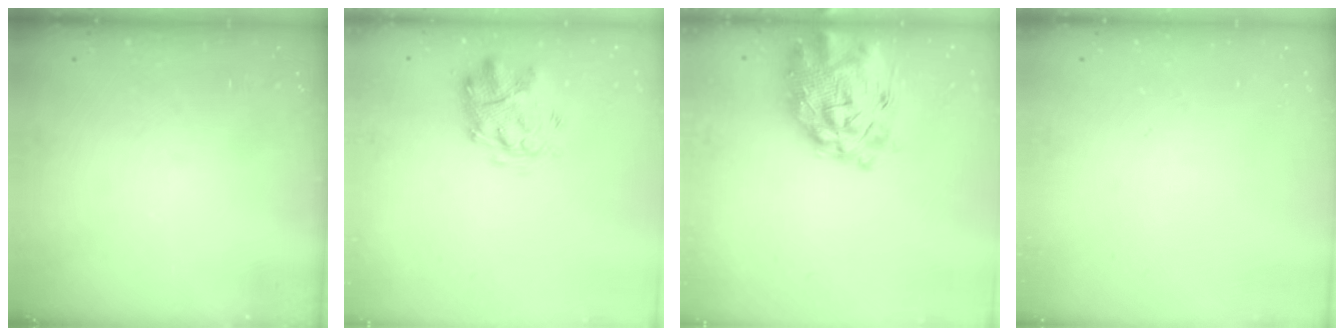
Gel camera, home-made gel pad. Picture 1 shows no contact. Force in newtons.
{"total": 3.8, "press": 3.5, "slide": 1.6}
{"total": 9.4, "press": 8.7, "slide": 3.6}
{"total": 0.0}